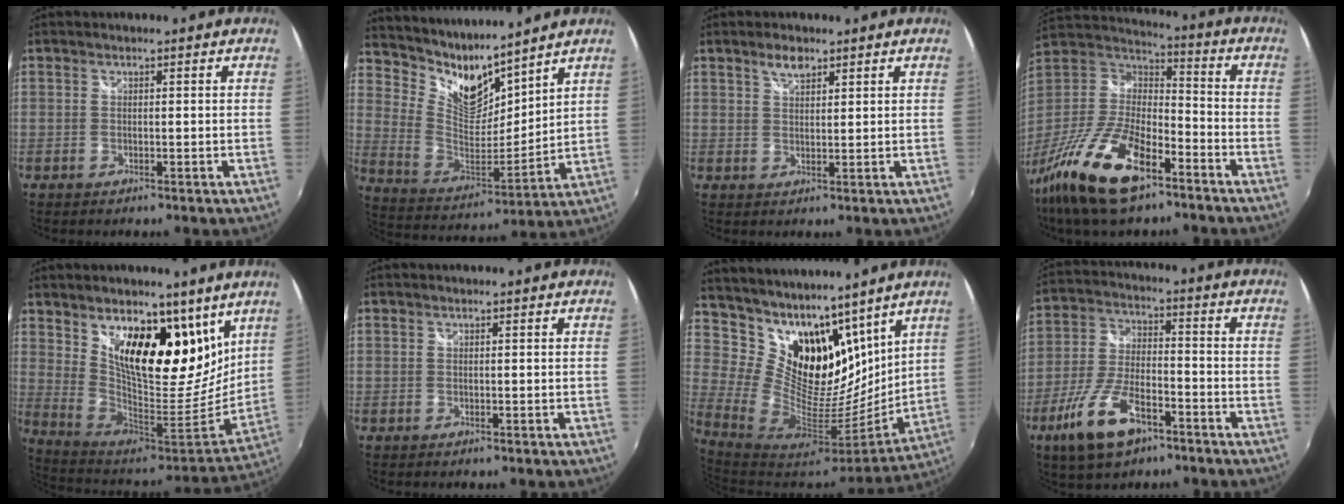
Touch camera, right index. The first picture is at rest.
{"total": 12.2, "force": [10.5, 4.3, 4.5], "torque": [-0.093, -0.021, 0.204]}
{"total": 3.1, "force": [2.2, 1.4, 1.7], "torque": [-0.028, 0.005, 0.040]}
{"total": 21.6, "force": [-13.1, 8.6, 14.9], "torque": [-0.309, -0.029, -0.243]}
{"total": 21.7, "force": [11.9, 9.9, 15.2], "torque": [-0.246, -0.011, 0.212]}
{"total": 0.0}
{"total": 21.4, "force": [15.3, 11.8, 9.2], "torque": [-0.203, -0.012, 0.287]}
{"total": 13.5, "force": [-7.8, 5.7, 9.4], "torque": [-0.208, -0.015, -0.144]}